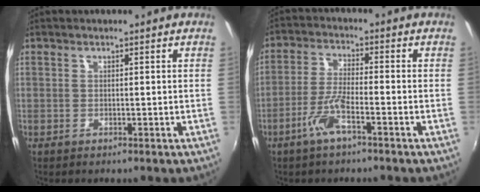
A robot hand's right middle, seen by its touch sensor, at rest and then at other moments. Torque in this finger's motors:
{"motor_torque": [1.14, -0.97, 0.58, 0.09]}